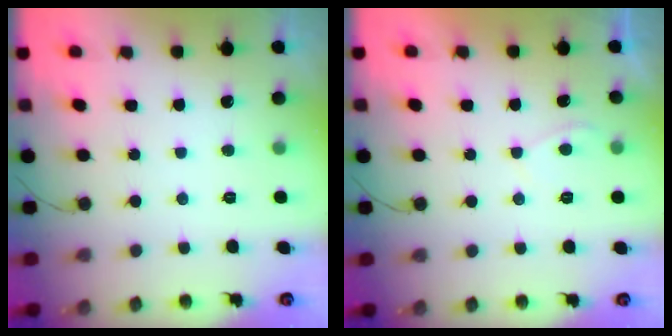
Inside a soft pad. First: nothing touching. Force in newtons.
{"total": 1.4, "press": 1.2, "slide": 0.6}